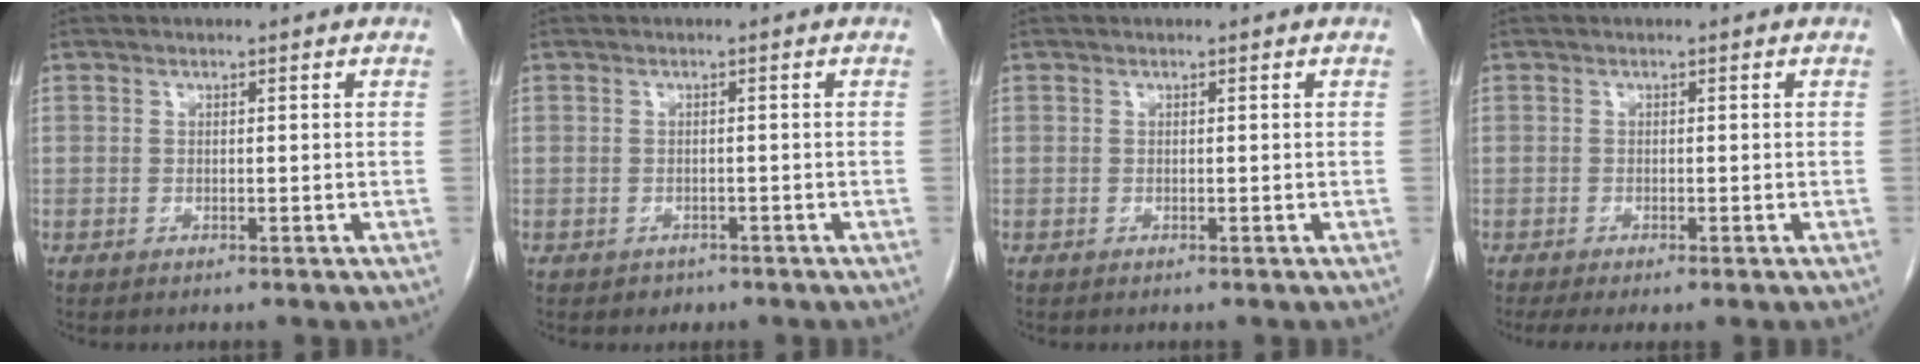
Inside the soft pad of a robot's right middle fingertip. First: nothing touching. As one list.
[{"total": 1.4, "force": [-1.0, 1.0, 0.1], "torque": [-0.007, 0.002, -0.011]}, {"total": 0.0}, {"total": 3.2, "force": [-2.3, 0.4, 2.3], "torque": [-0.034, -0.010, -0.035]}]